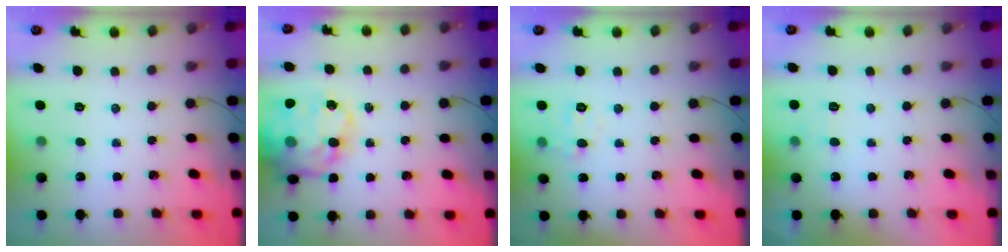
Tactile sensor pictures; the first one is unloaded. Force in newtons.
{"total": 21.5, "press": 21.2, "slide": 3.6}
{"total": 4.9, "press": 4.8, "slide": 1.3}
{"total": 5.5, "press": 5.3, "slide": 1.5}